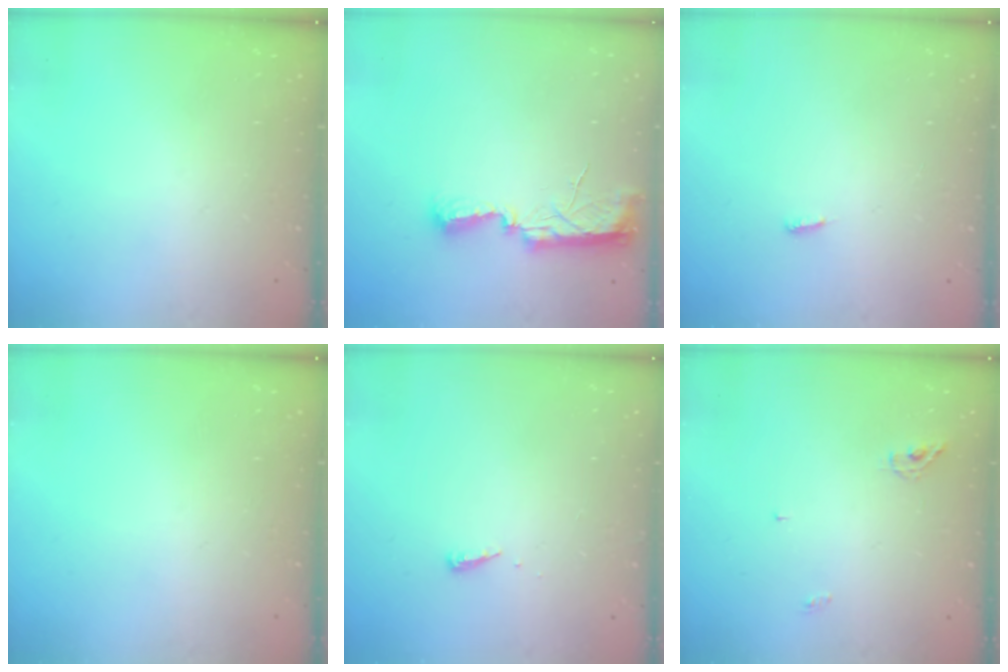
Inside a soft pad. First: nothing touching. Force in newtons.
{"total": 10.0, "press": 8.9, "slide": 4.5}
{"total": 3.6, "press": 3.4, "slide": 1.0}
{"total": 0.0}
{"total": 3.9, "press": 3.9, "slide": 0.4}
{"total": 4.3, "press": 4.3, "slide": 0.1}